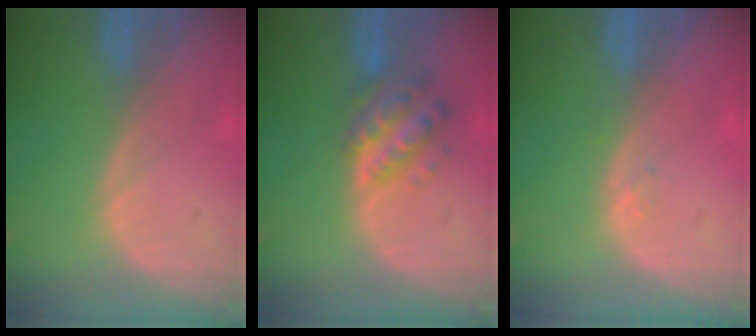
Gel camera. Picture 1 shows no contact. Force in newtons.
{"total": 6.1, "press": 6.1, "slide": 0.4}
{"total": 0.9, "press": 0.8, "slide": 0.4}